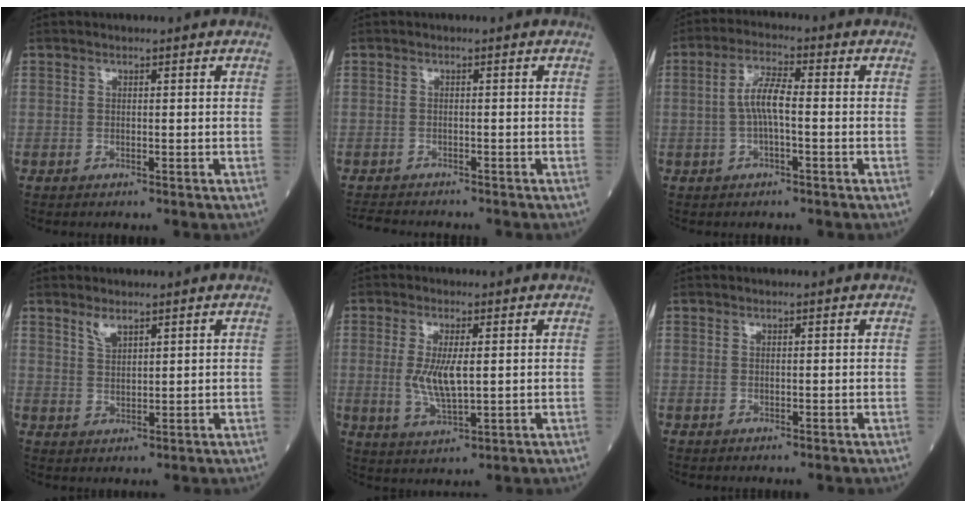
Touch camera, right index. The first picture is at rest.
{"total": 4.9, "force": [-4.7, 0.8, 1.2], "torque": [-0.015, -0.016, -0.075]}
{"total": 5.0, "force": [-0.5, 1.0, 4.9], "torque": [-0.100, 0.012, -0.011]}
{"total": 2.3, "force": [1.8, 0.7, 1.3], "torque": [-0.027, -0.001, 0.039]}
{"total": 5.9, "force": [0.5, 1.6, 5.7], "torque": [-0.117, -0.009, 0.011]}
{"total": 0.0}